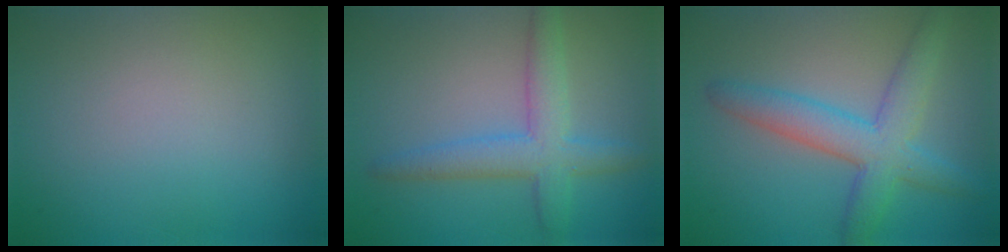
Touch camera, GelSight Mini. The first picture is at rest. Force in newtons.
{"total": 4.4, "press": 4.4, "slide": 0.2}
{"total": 5.2, "press": 5.2, "slide": 0.3}